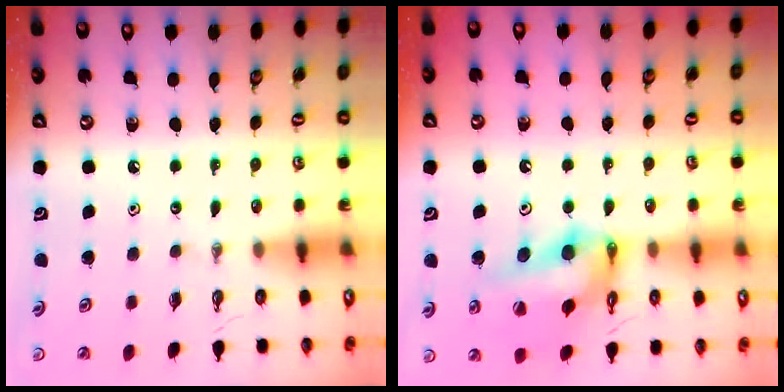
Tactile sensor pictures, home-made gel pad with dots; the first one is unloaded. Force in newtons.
{"total": 16.8, "press": 16.1, "slide": 4.8}